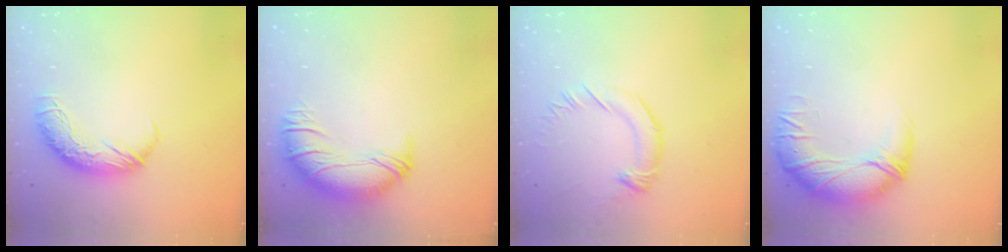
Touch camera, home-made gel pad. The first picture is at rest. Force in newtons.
{"total": 2.8, "press": 0.8, "slide": 2.7}
{"total": 2.5, "press": 2.4, "slide": 0.7}
{"total": 2.5, "press": 0.4, "slide": 2.5}